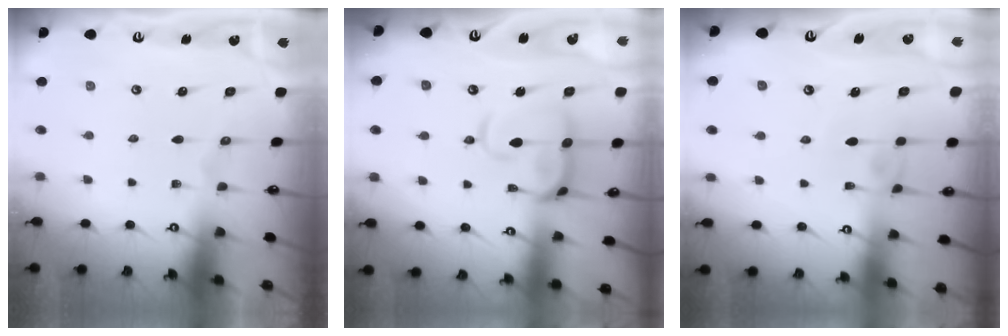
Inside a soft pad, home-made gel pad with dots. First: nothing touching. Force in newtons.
{"total": 7.6, "press": 7.5, "slide": 1.2}
{"total": 2.6, "press": 2.6, "slide": 0.4}